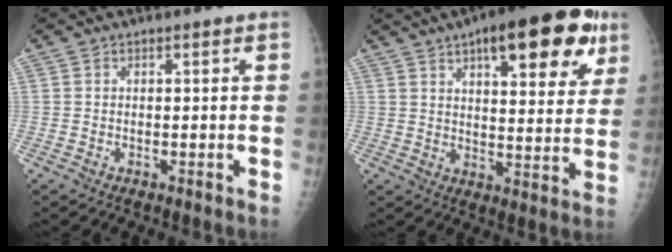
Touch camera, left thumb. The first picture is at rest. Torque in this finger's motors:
{"motor_torque": [0.11, 0.77, 0.01, -0.17, 0.11]}